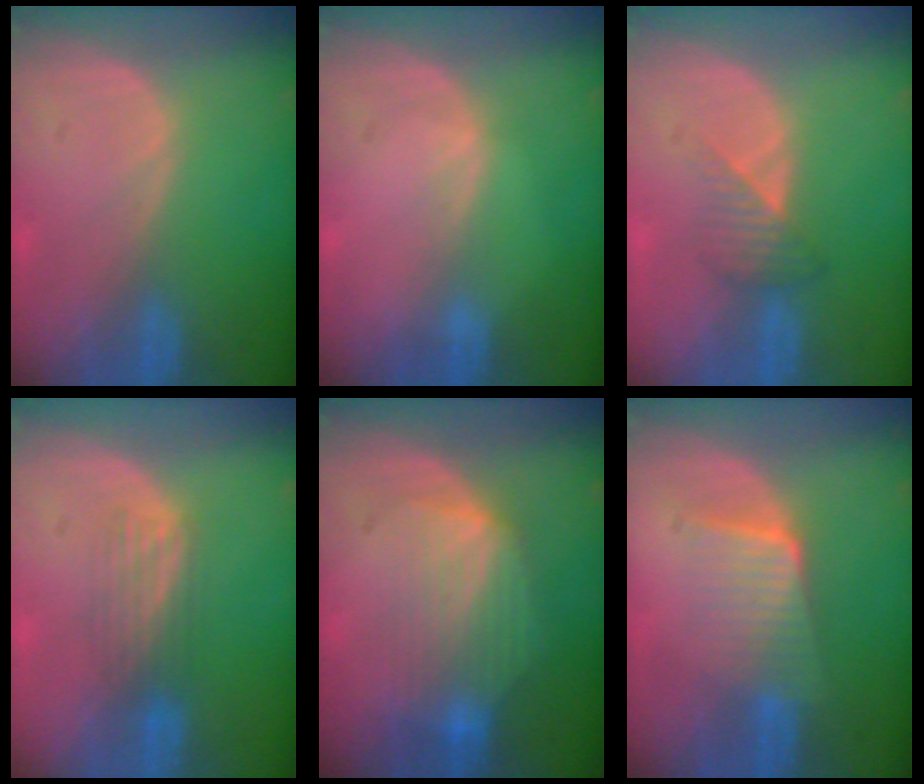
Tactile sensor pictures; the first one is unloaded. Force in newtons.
{"total": 0.6, "press": 0.5, "slide": 0.2}
{"total": 3.2, "press": 3.0, "slide": 1.1}
{"total": 3.4, "press": 3.4, "slide": 0.2}
{"total": 8.0, "press": 7.6, "slide": 2.5}
{"total": 6.6, "press": 5.8, "slide": 3.1}